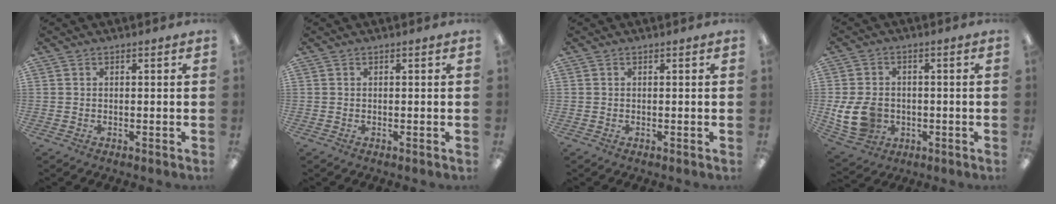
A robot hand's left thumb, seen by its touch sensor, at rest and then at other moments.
{"total": 0.0}
{"total": 0.0}
{"total": 9.9, "force": [-1.7, 7.9, 5.6], "torque": [-0.128, 0.011, -0.027]}